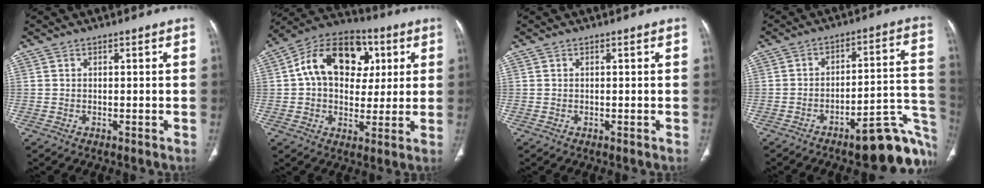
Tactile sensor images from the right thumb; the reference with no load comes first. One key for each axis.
{"total": 18.2, "fx": 4.2, "fy": 13.0, "fz": 12.0, "tx": -0.165, "ty": 0.014, "tz": 0.060}
{"total": 0.0}
{"total": 16.8, "fx": -8.8, "fy": 4.9, "fz": 13.5, "tx": -0.099, "ty": 0.084, "tz": -0.112}